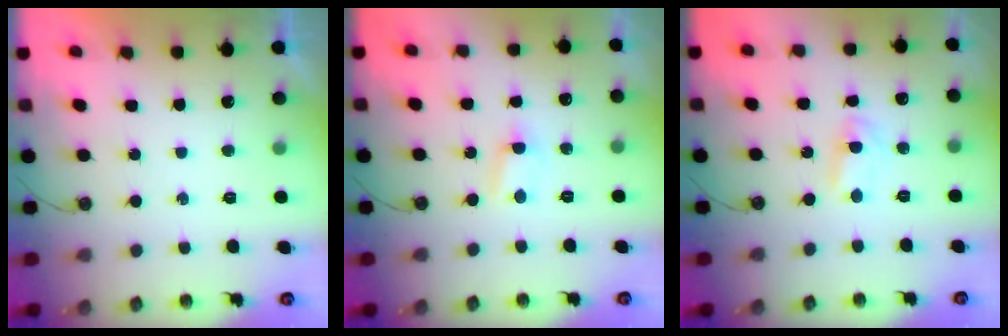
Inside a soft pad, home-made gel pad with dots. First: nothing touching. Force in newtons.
{"total": 3.2, "press": 3.2, "slide": 0.4}
{"total": 1.6, "press": 1.6, "slide": 0.3}